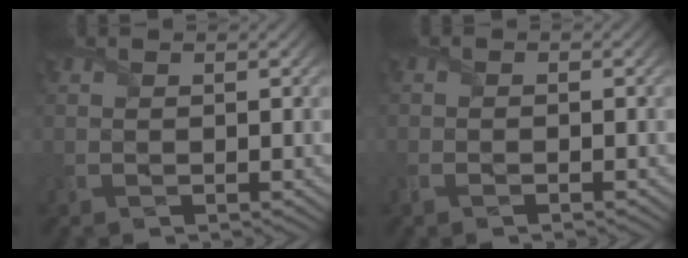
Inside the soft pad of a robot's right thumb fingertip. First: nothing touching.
{"total": 1.3, "force": [-0.9, 0.4, 0.7], "torque": [-0.016, -0.001, -0.018]}